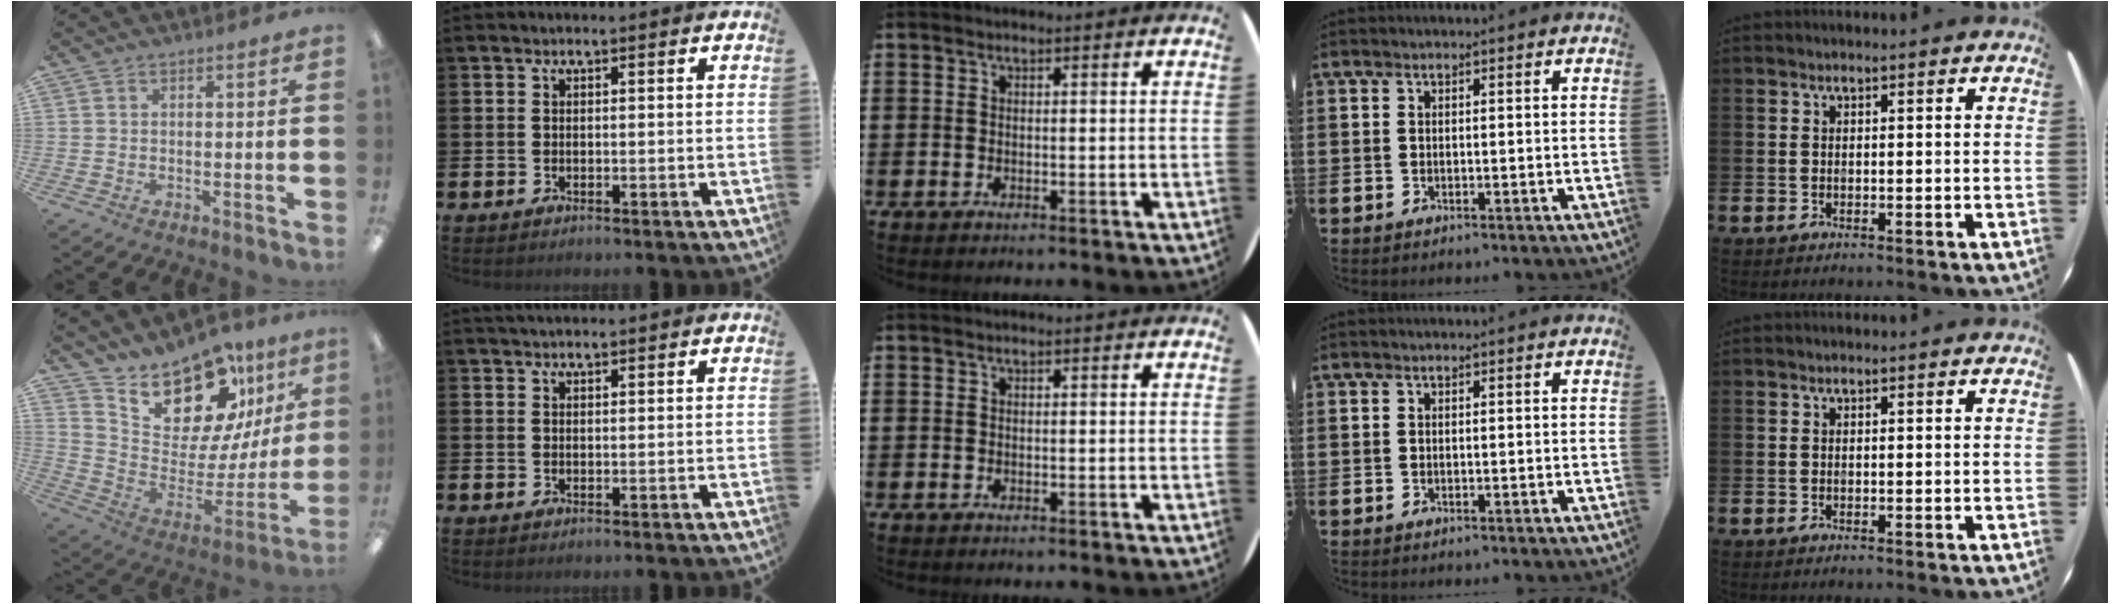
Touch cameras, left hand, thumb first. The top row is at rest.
{"thumb": {"total": 19.9, "force": [16.6, 8.2, 7.3], "torque": [-0.121, -0.131, 0.292]}, "index": {"total": 1.5, "force": [1.4, 0.3, 0.4], "torque": [0.000, -0.001, 0.024]}}